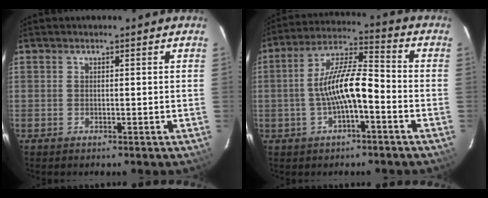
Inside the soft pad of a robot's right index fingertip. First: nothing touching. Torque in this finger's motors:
{"motor_torque": [1.18, -0.43, 0.81, 0.21]}